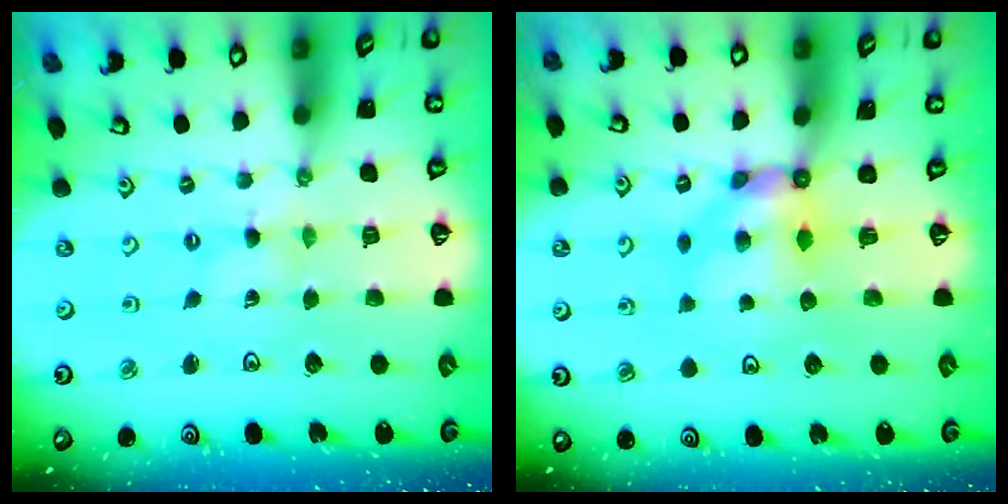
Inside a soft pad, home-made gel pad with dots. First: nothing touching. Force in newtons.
{"total": 6.3, "press": 6.3, "slide": 0.5}